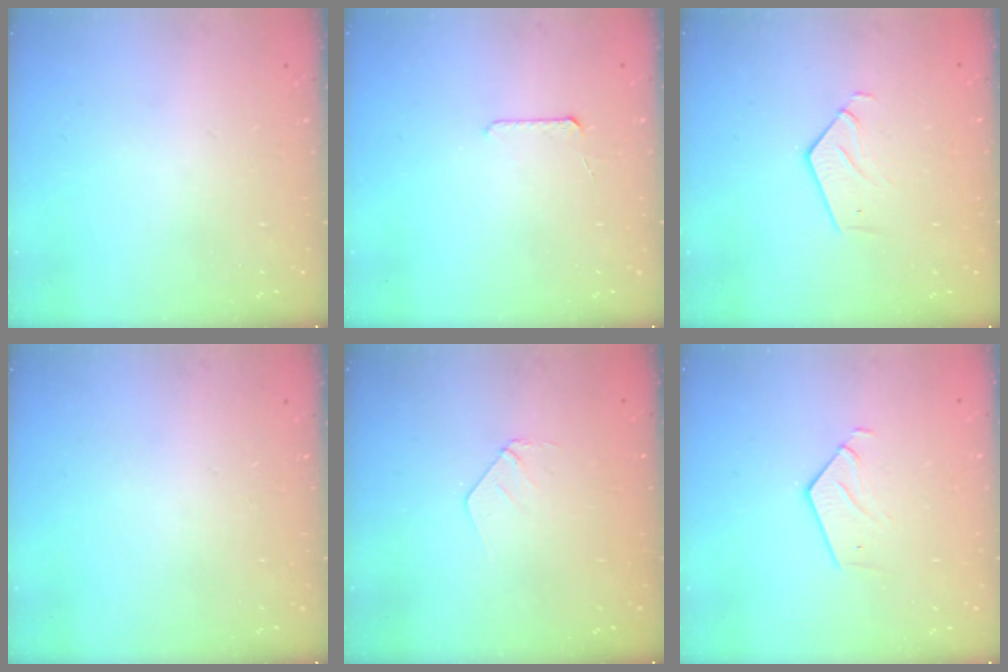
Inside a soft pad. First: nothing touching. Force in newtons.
{"total": 5.2, "press": 5.1, "slide": 0.5}
{"total": 2.9, "press": 2.9, "slide": 0.2}
{"total": 0.0}
{"total": 3.8, "press": 3.8, "slide": 0.3}
{"total": 3.0, "press": 3.0, "slide": 0.2}